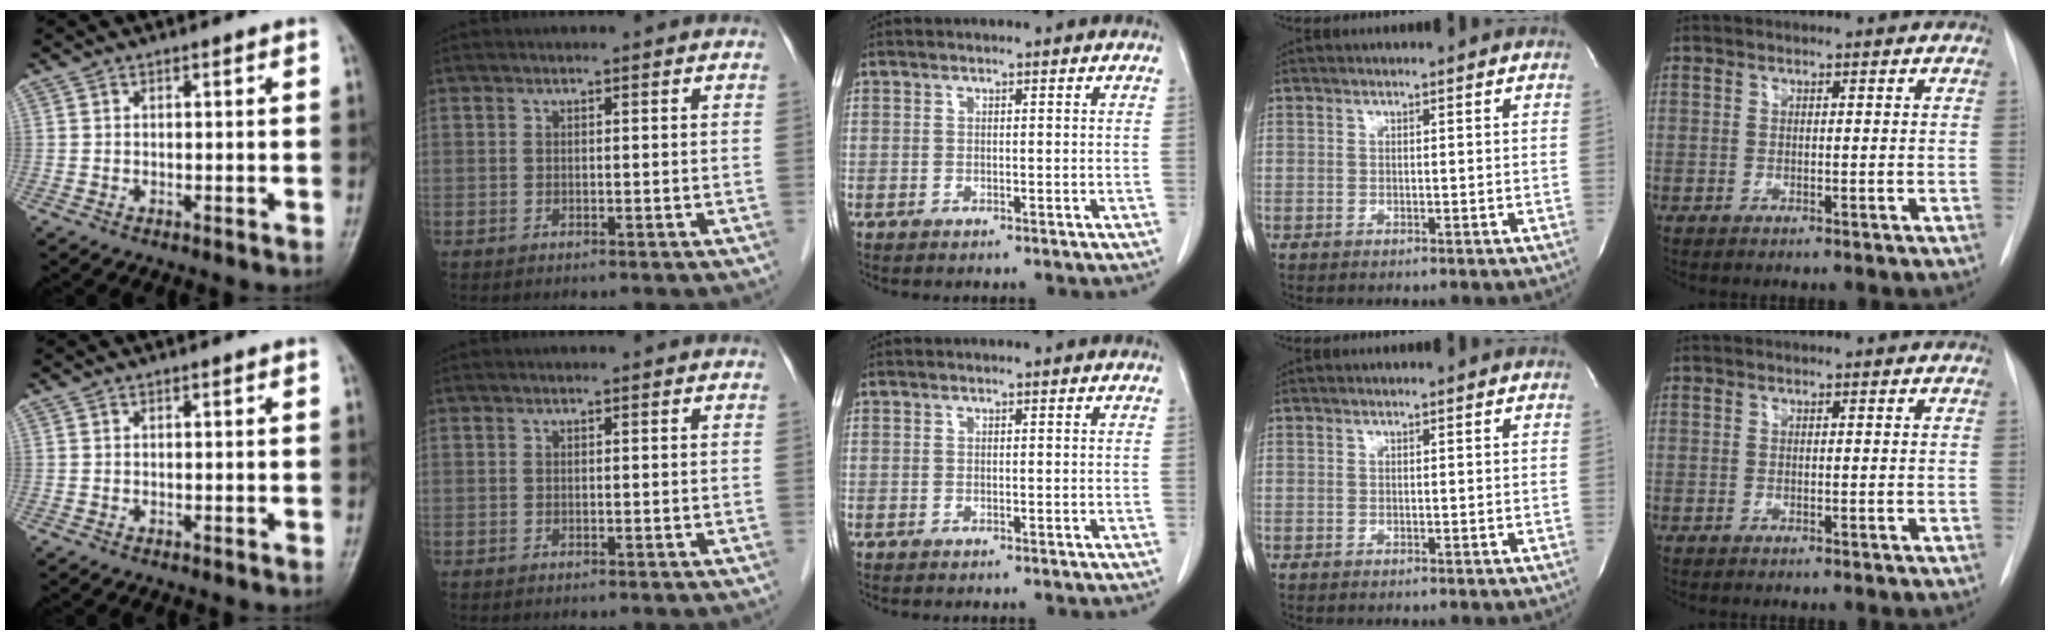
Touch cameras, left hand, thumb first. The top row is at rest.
{}